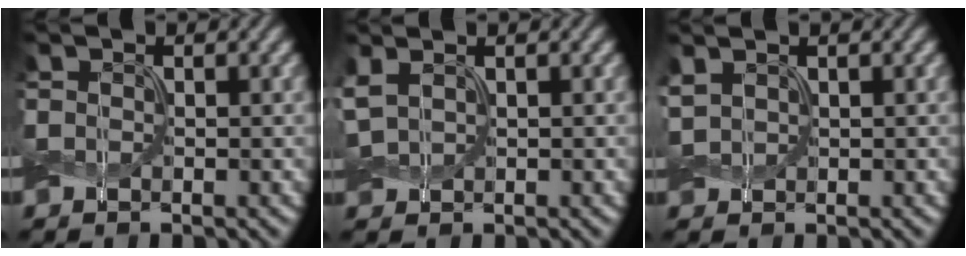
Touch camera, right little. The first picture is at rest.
{"total": 2.0, "force": [0.8, 1.2, 1.4], "torque": [-0.044, 0.009, 0.017]}
{"total": 1.3, "force": [0.7, 0.8, 0.8], "torque": [-0.023, 0.006, 0.016]}